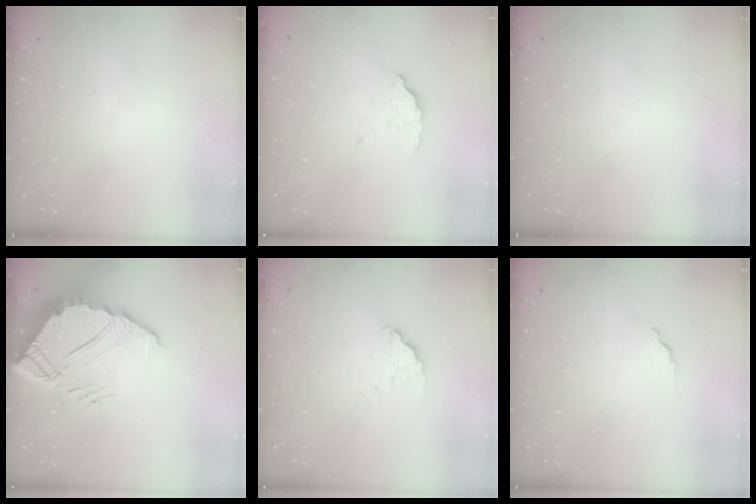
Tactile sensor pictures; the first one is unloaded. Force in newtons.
{"total": 2.9, "press": 2.9, "slide": 0.2}
{"total": 0.0}
{"total": 7.5, "press": 7.5, "slide": 0.6}
{"total": 1.6, "press": 1.6, "slide": 0.1}
{"total": 2.0, "press": 2.0, "slide": 0.1}